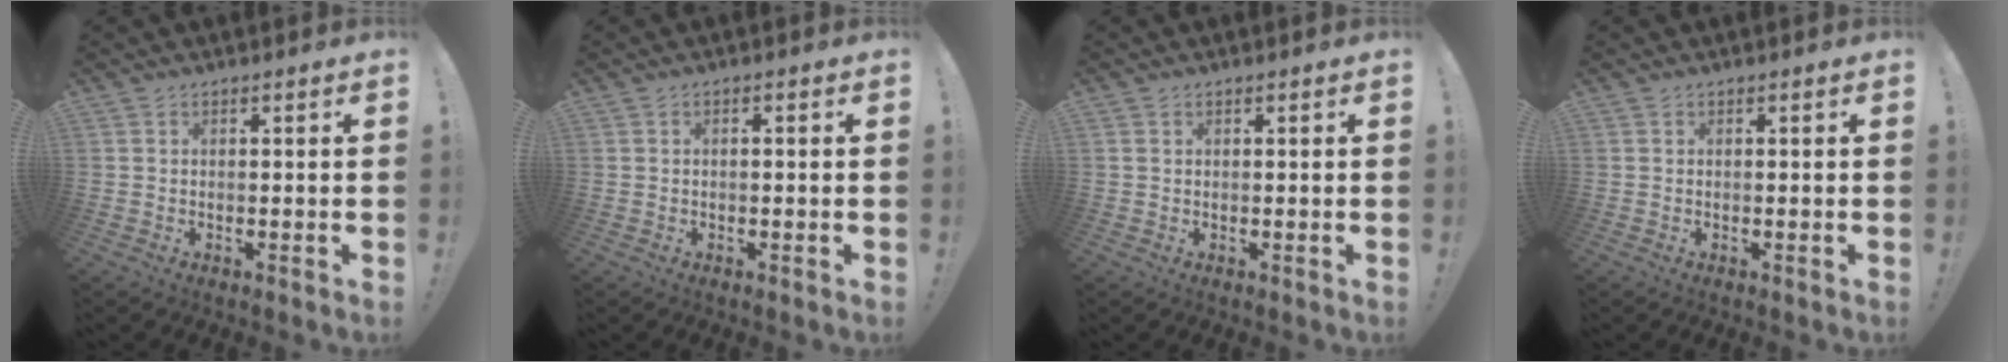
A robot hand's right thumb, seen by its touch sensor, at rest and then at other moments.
{"total": 0.7, "force": [-0.4, 0.0, 0.5], "torque": [-0.012, 0.002, -0.007]}
{"total": 0.7, "force": [0.4, 0.4, 0.4], "torque": [-0.018, 0.005, 0.009]}
{"total": 0.0}